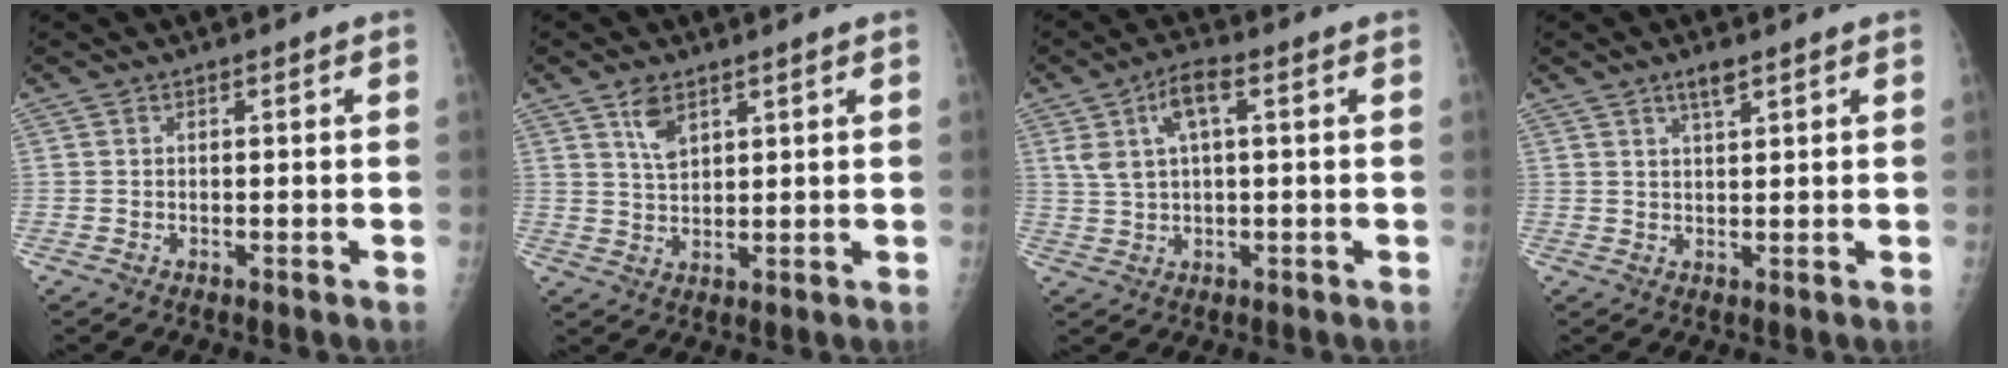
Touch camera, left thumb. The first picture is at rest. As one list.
[{"total": 4.7, "force": [2.8, 2.5, 2.8], "torque": [-0.037, -0.016, 0.057]}, {"total": 6.9, "force": [2.2, 3.1, 5.8], "torque": [-0.114, 0.010, 0.041]}, {"total": 2.9, "force": [2.1, 1.0, 1.8], "torque": [-0.021, -0.011, 0.037]}]